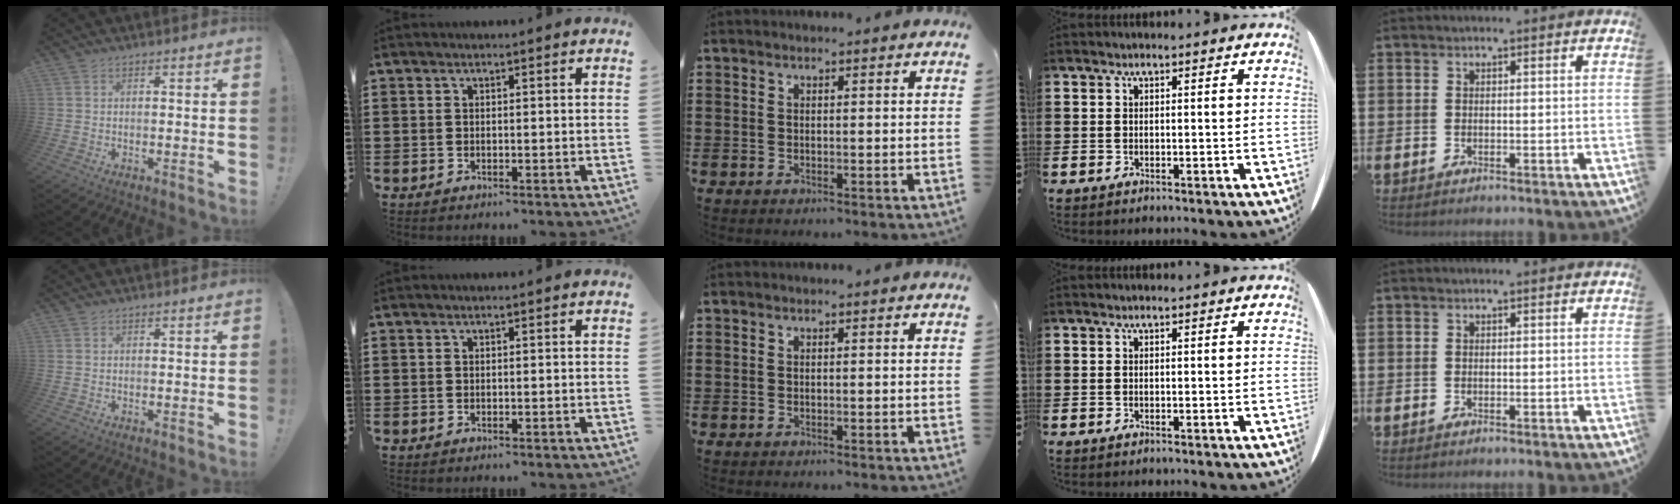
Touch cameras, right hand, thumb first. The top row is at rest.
{}